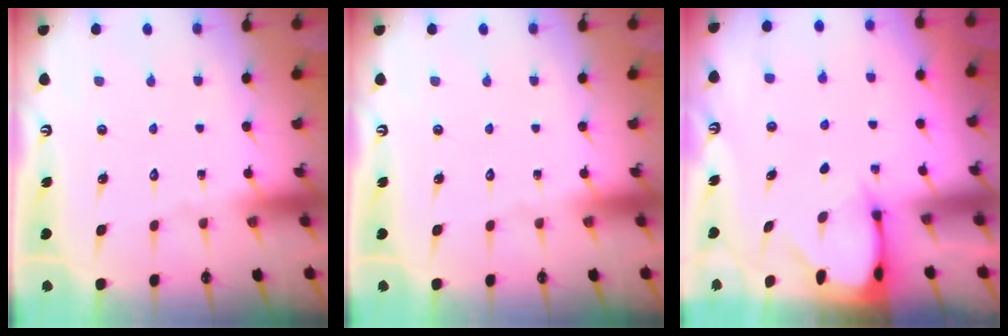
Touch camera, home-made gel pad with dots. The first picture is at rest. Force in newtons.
{"total": 0.0}
{"total": 2.4, "press": 2.4, "slide": 0.3}